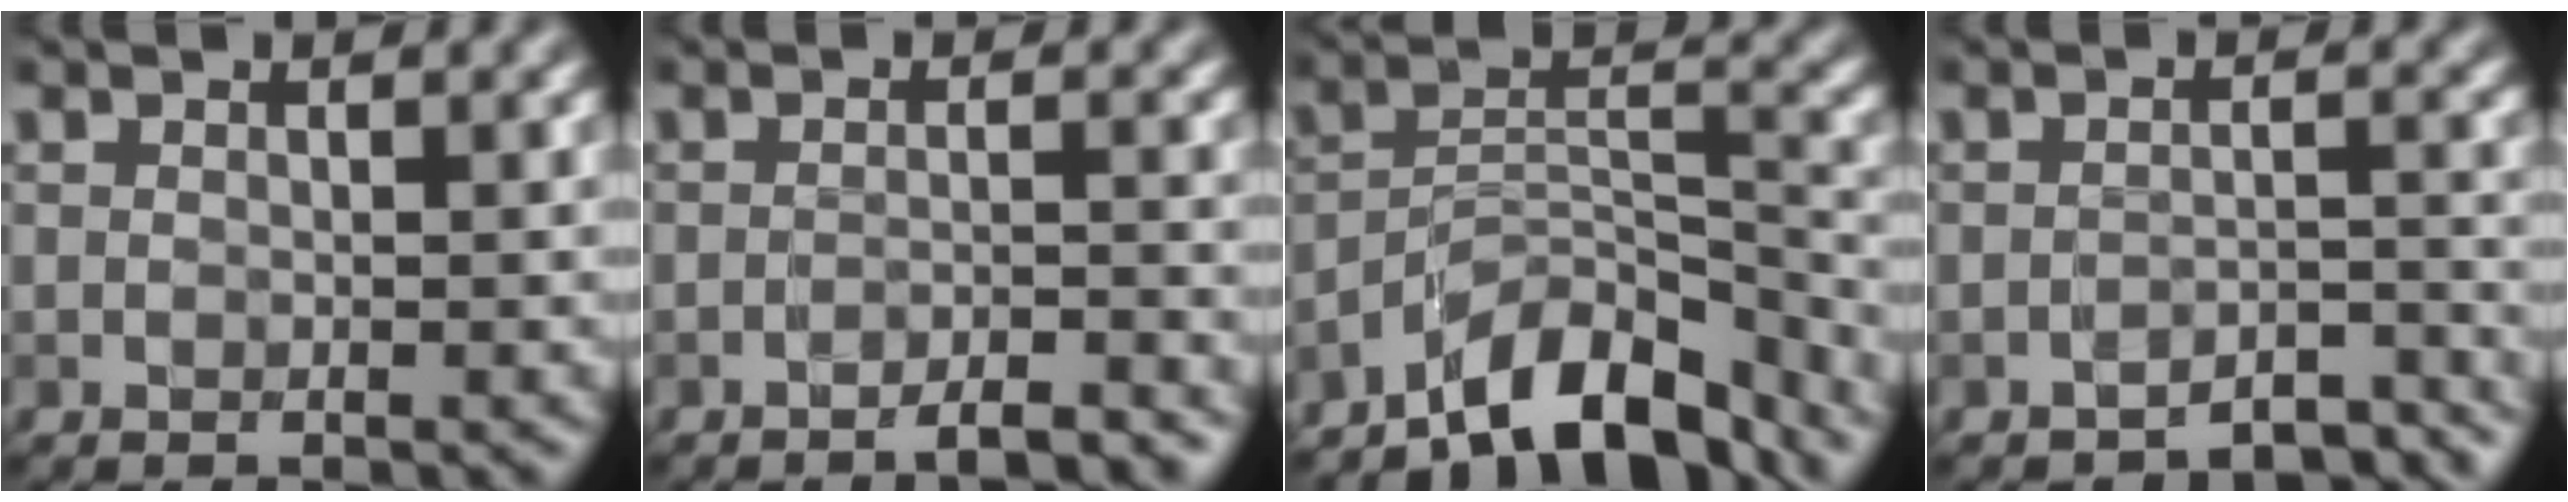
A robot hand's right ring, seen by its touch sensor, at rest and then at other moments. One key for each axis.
{"total": 3.2, "fx": -2.7, "fy": 0.3, "fz": 1.7, "tx": -0.023, "ty": 0.010, "tz": -0.043}
{"total": 8.6, "fx": -7.1, "fy": 2.5, "fz": 4.2, "tx": -0.050, "ty": 0.007, "tz": -0.134}
{"total": 4.7, "fx": -4.6, "fy": 0.7, "fz": 1.0, "tx": -0.015, "ty": -0.003, "tz": -0.054}